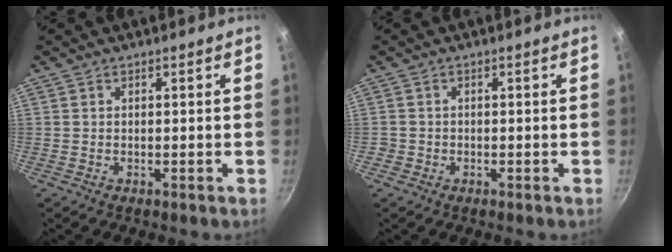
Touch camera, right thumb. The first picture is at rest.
{"total": 1.2, "force": [-0.5, 1.0, 0.1], "torque": [-0.001, 0.004, -0.009]}